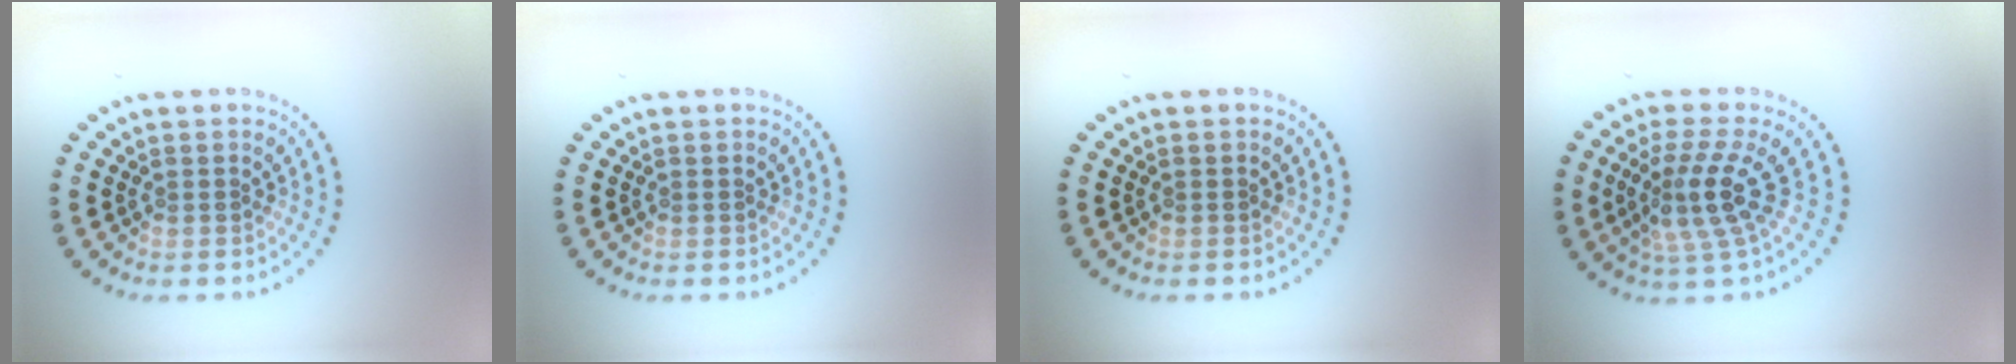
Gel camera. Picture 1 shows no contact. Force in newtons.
{"total": 0.0}
{"total": 0.0}
{"total": 4.1, "press": 3.1, "slide": 2.7}